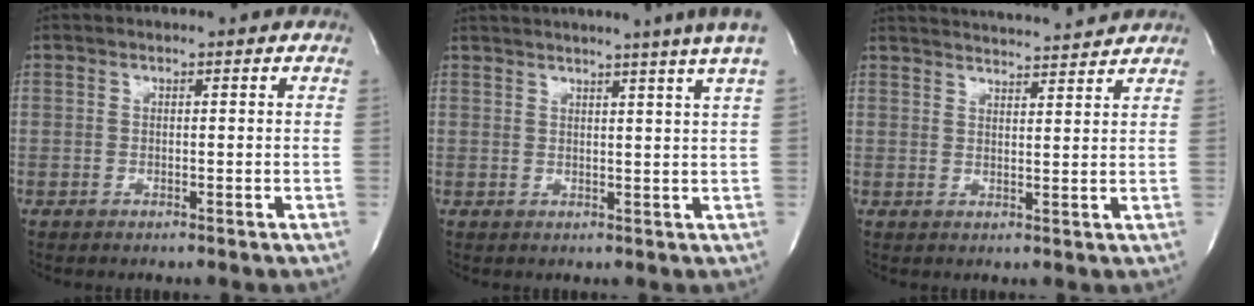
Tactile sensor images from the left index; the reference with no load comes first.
{"total": 10.1, "force": [8.3, -2.1, 5.3], "torque": [-0.078, -0.015, 0.088]}
{"total": 11.9, "force": [11.6, 0.2, 2.9], "torque": [-0.049, 0.005, 0.154]}